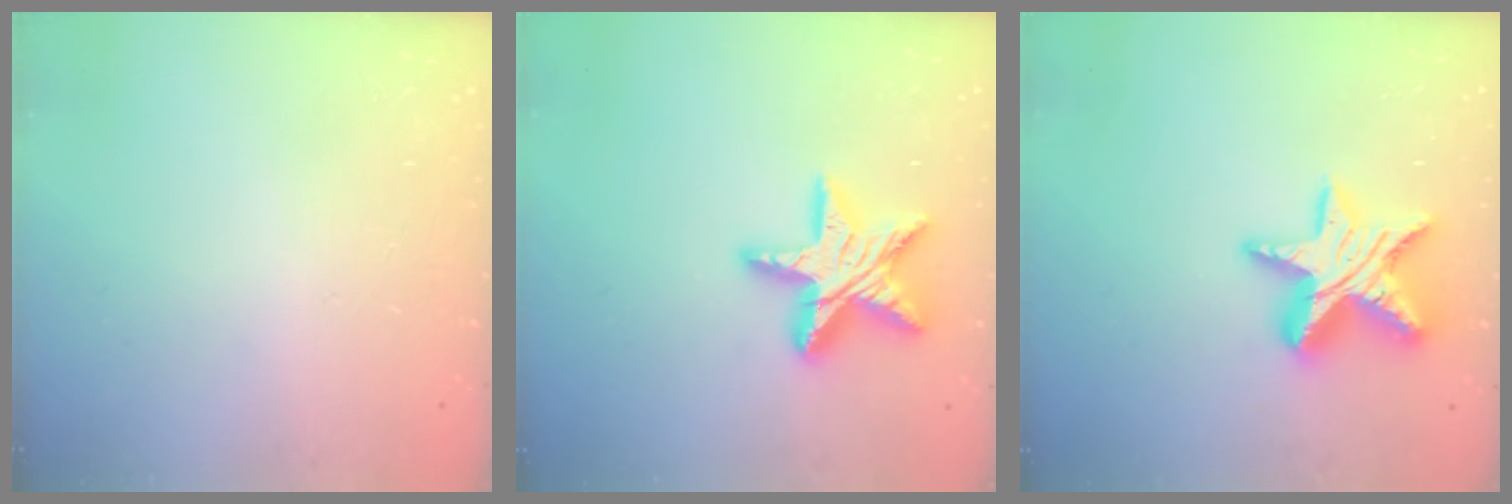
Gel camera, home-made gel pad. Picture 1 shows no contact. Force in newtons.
{"total": 18.8, "press": 18.7, "slide": 1.9}
{"total": 16.5, "press": 16.4, "slide": 1.2}